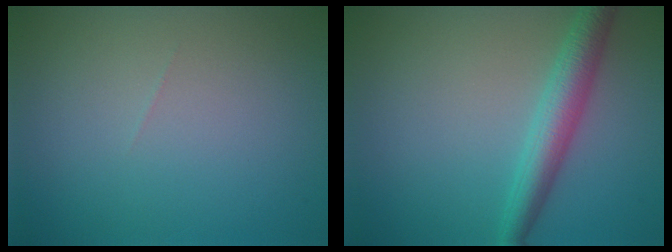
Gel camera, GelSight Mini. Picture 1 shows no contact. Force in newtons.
{"total": 3.9, "press": 3.9, "slide": 0.0}